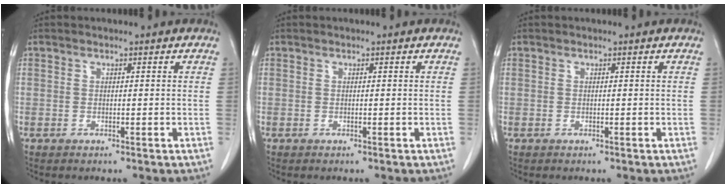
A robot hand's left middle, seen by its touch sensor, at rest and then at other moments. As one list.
[{"total": 0.0}, {"total": 0.0}]